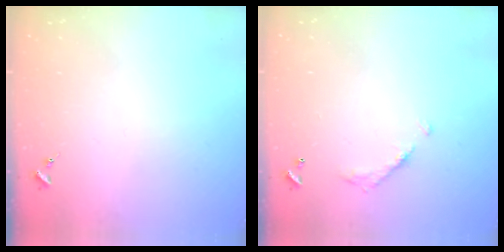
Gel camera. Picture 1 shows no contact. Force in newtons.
{"total": 7.9, "press": 7.9, "slide": 0.3}